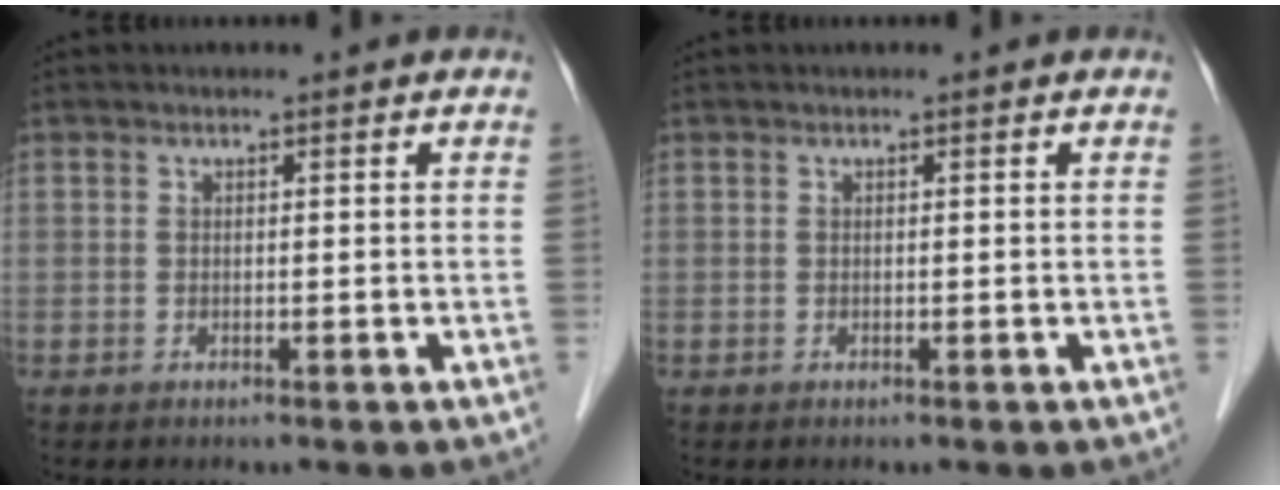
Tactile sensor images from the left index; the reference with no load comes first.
{"total": 0.0}